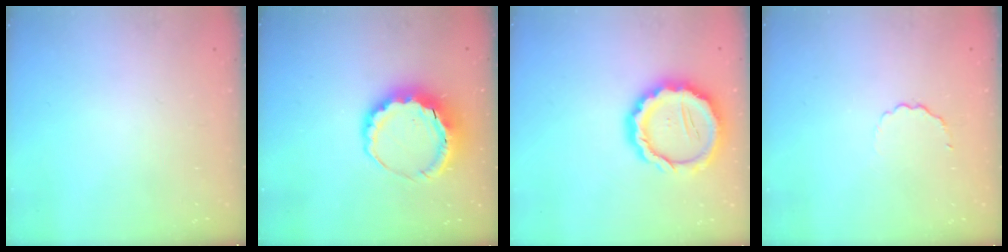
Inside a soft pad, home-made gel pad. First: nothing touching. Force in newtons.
{"total": 8.8, "press": 8.6, "slide": 1.8}
{"total": 15.8, "press": 15.5, "slide": 3.2}
{"total": 2.7, "press": 2.5, "slide": 0.9}